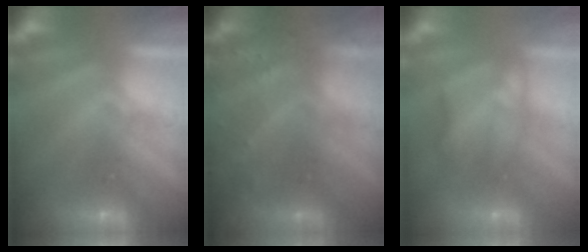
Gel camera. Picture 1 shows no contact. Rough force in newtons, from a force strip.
{"total": 8.6}
{"total": 2.3}